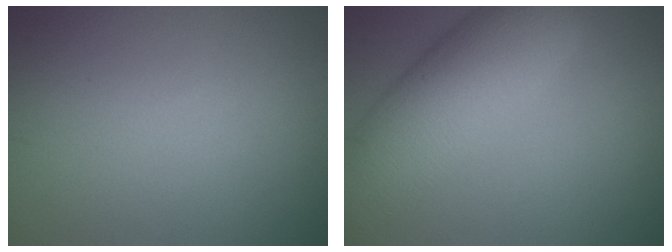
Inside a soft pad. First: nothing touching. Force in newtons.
{"total": 9.4, "press": 9.4, "slide": 0.4}